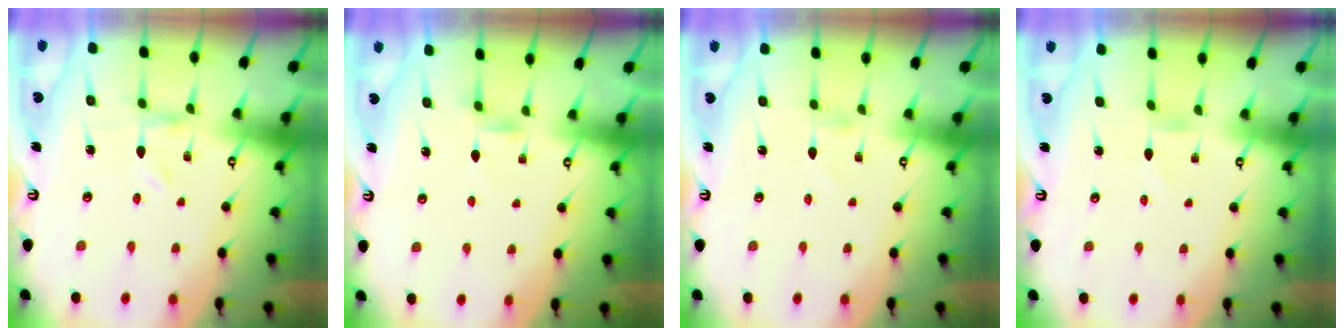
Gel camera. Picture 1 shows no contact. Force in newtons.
{"total": 2.1, "press": 2.1, "slide": 0.3}
{"total": 1.4, "press": 1.4, "slide": 0.0}
{"total": 0.0}